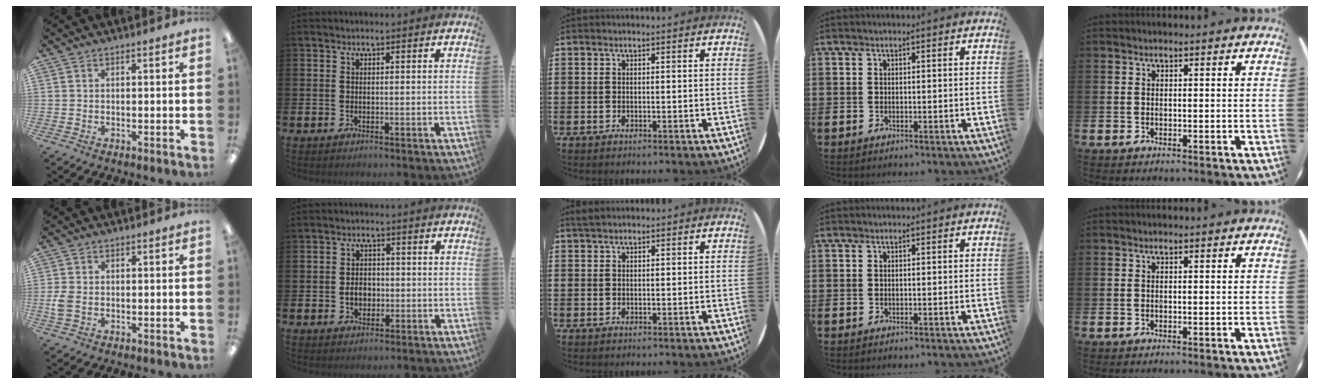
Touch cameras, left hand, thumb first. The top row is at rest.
{"thumb": {"total": 3.4, "force": [-0.5, 2.1, 2.6], "torque": [-0.058, 0.001, -0.010]}, "index": {"total": 2.9, "force": [-0.5, 2.3, 1.8], "torque": [-0.021, -0.001, -0.017]}, "middle": {"total": 1.2, "force": [1.1, 0.3, 0.3], "torque": [-0.008, 0.003, 0.021]}}